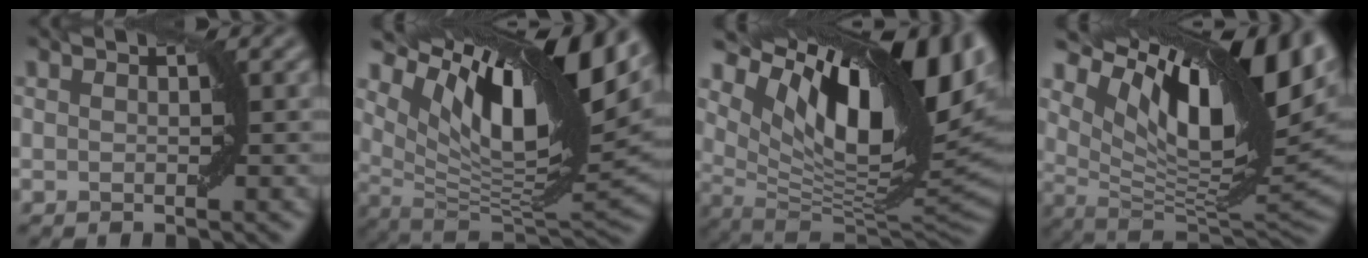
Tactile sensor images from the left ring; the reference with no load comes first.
{"total": 14.6, "force": [6.9, 4.8, 12.0], "torque": [-0.201, 0.006, 0.126]}
{"total": 16.6, "force": [6.0, 7.5, 13.5], "torque": [-0.217, 0.001, 0.108]}
{"total": 15.8, "force": [6.7, 6.0, 13.0], "torque": [-0.205, 0.007, 0.117]}